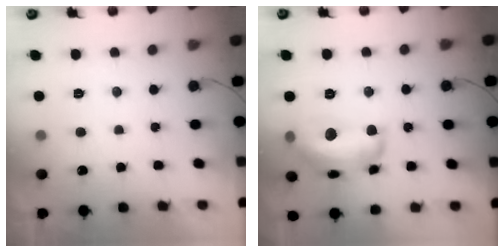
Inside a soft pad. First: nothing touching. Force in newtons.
{"total": 16.7, "press": 16.7, "slide": 0.9}